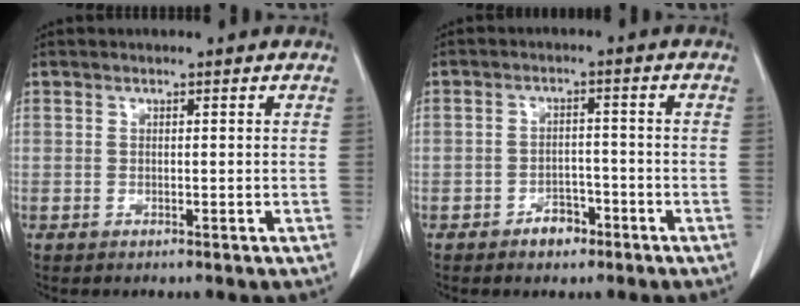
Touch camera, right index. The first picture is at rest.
{"total": 3.5, "force": [-2.3, 2.2, 1.5], "torque": [-0.016, 0.008, -0.031]}